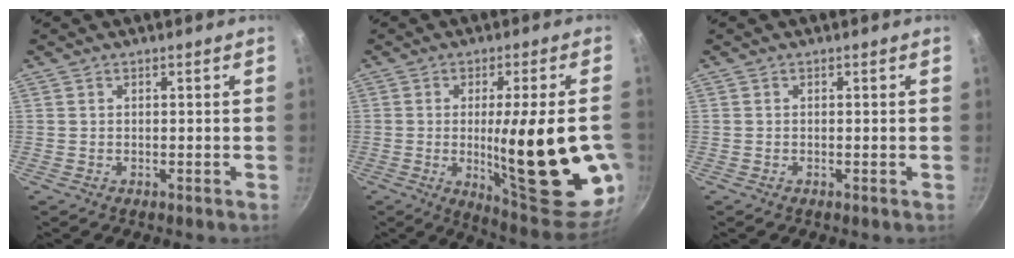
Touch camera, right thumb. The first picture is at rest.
{"total": 24.1, "force": [-3.5, 5.6, 23.2], "torque": [-0.306, -0.022, -0.035]}
{"total": 0.0}